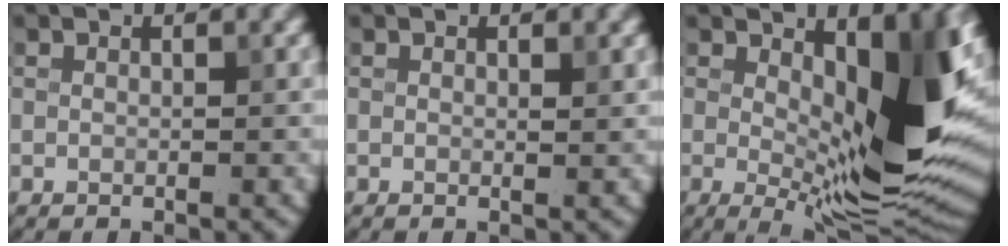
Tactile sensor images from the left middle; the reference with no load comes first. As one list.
[{"total": 0.5, "force": [0.4, 0.0, 0.4], "torque": [-0.004, 0.000, 0.004]}, {"total": 12.1, "force": [1.9, 4.0, 11.3], "torque": [-0.153, -0.018, 0.032]}]